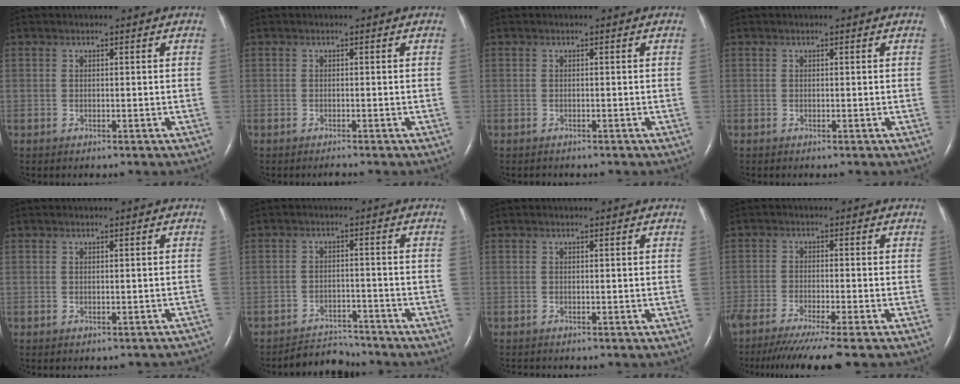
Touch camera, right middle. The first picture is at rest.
{"total": 0.6, "force": [-0.5, -0.1, 0.2], "torque": [-0.008, -0.002, -0.009]}
{"total": 0.6, "force": [-0.6, 0.2, 0.1], "torque": [-0.010, -0.001, -0.009]}
{"total": 0.0}
{"total": 3.9, "force": [-3.3, 1.8, 1.0], "torque": [-0.003, 0.007, -0.027]}
{"total": 4.9, "force": [-4.7, 0.8, -0.8], "torque": [0.009, 0.000, -0.076]}
{"total": 0.6, "force": [-0.6, 0.1, 0.1], "torque": [-0.007, -0.003, -0.011]}
{"total": 12.5, "force": [-10.5, -0.7, 6.8], "torque": [-0.092, -0.043, -0.166]}